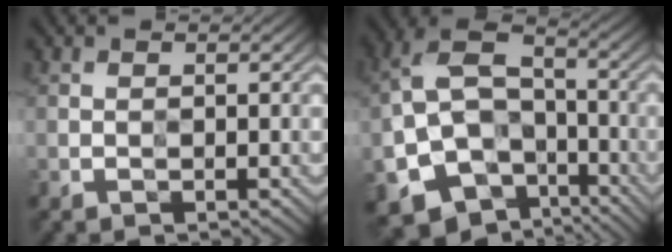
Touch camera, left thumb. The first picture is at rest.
{"total": 15.7, "force": [-6.9, 11.0, 8.9], "torque": [-0.202, -0.037, -0.090]}